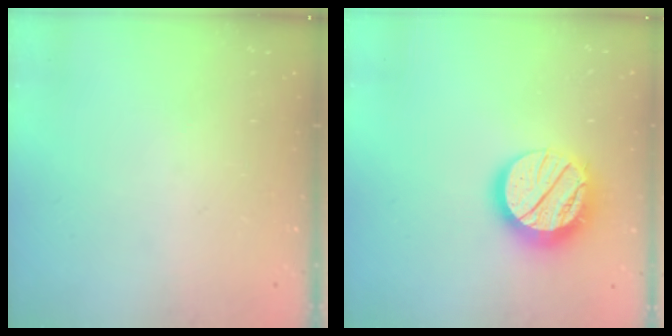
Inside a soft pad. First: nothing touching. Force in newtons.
{"total": 18.4, "press": 18.3, "slide": 1.3}